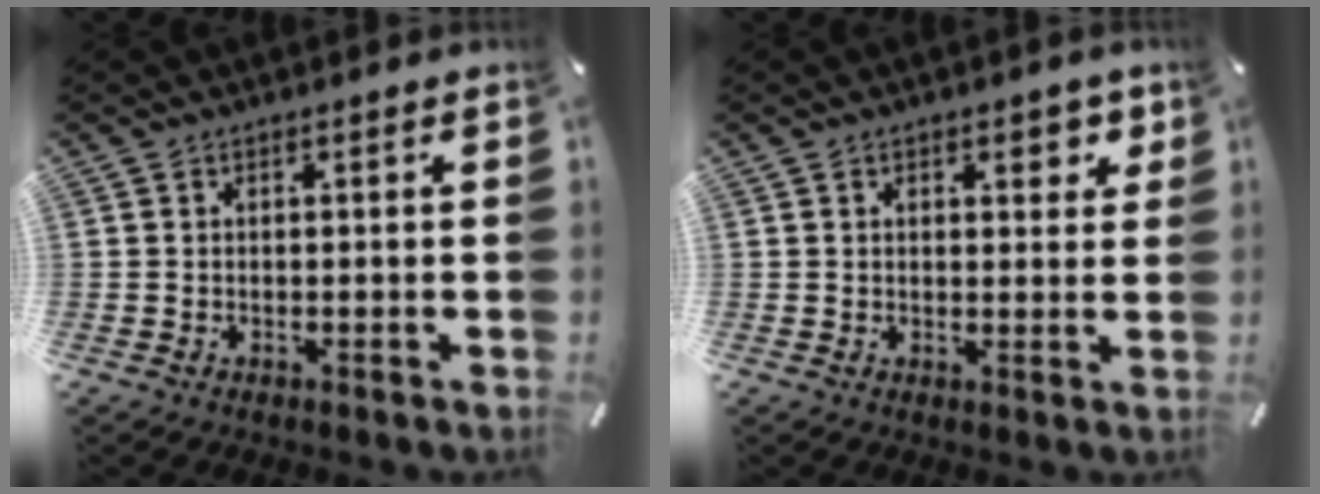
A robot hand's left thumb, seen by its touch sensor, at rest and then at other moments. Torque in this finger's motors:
{"motor_torque": [0.89, 0.59, 0.11, -0.53, 0.09]}